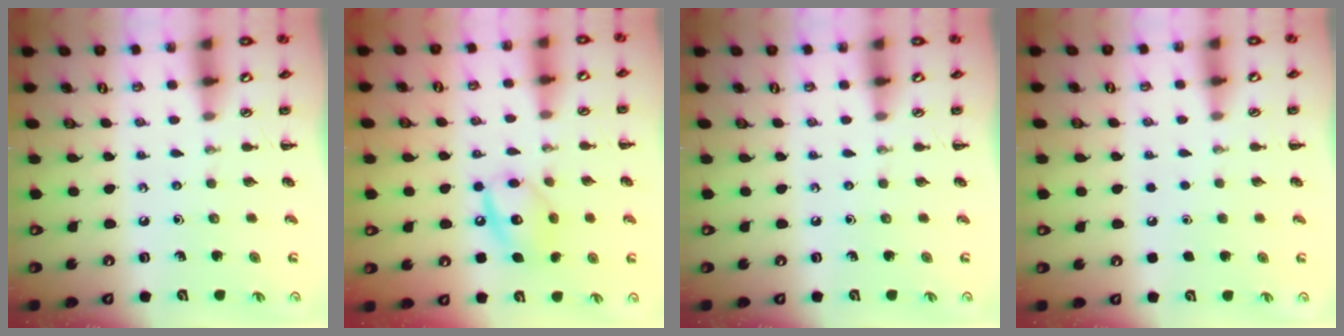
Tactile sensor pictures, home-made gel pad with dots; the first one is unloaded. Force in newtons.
{"total": 12.0, "press": 11.9, "slide": 1.4}
{"total": 0.0}
{"total": 1.6, "press": 1.6, "slide": 0.1}